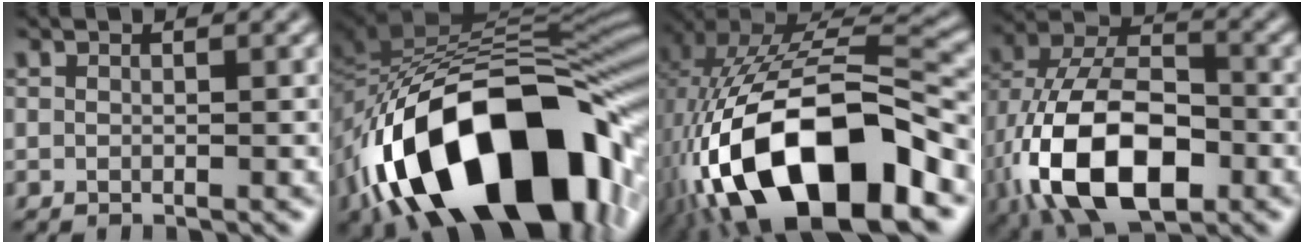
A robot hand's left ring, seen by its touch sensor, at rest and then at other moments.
{"total": 18.0, "force": [-7.7, 9.7, 13.0], "torque": [-0.222, -0.005, -0.126]}
{"total": 16.5, "force": [-6.5, 7.6, 13.1], "torque": [-0.236, -0.007, -0.097]}
{"total": 14.1, "force": [-5.0, 7.8, 10.7], "torque": [-0.203, -0.015, -0.095]}